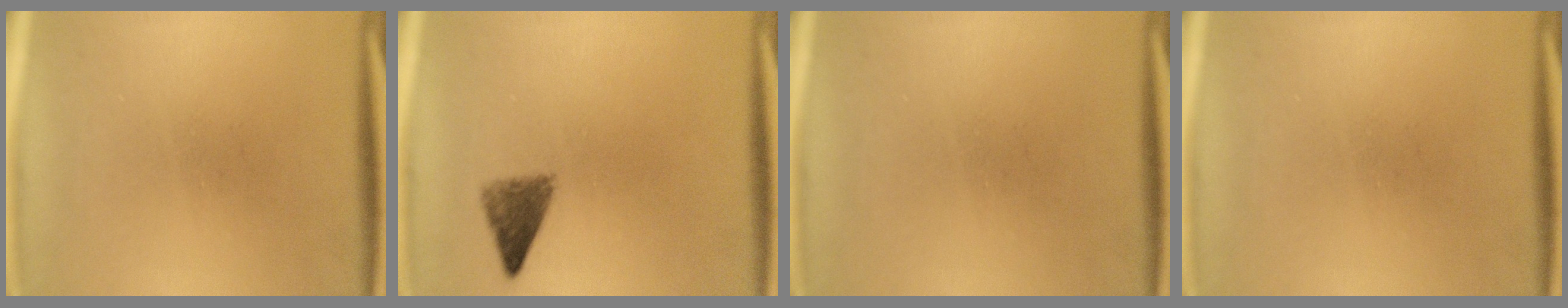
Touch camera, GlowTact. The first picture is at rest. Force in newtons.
{"total": 3.4}
{"total": 0.0}
{"total": 0.0}